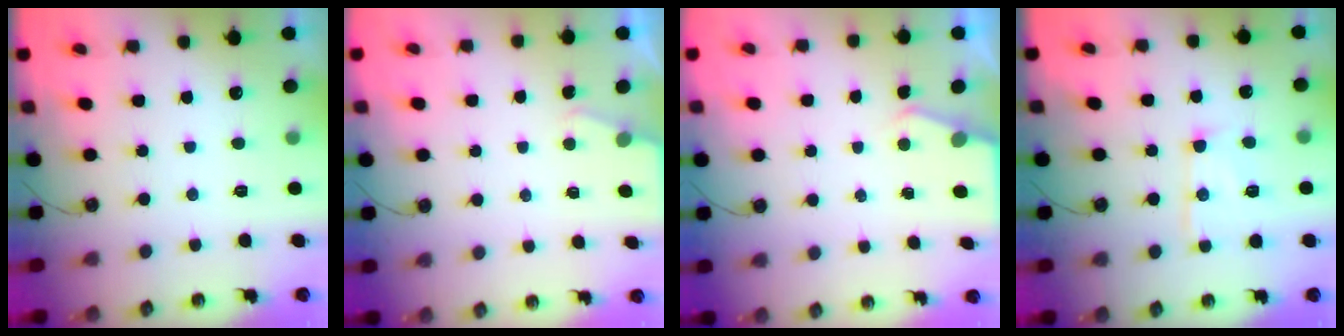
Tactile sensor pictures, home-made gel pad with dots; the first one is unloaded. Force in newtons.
{"total": 2.1, "press": 2.1, "slide": 0.3}
{"total": 2.8, "press": 2.8, "slide": 0.4}
{"total": 11.0, "press": 10.9, "slide": 1.0}